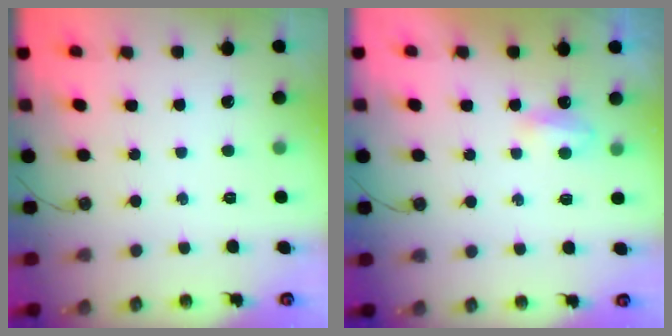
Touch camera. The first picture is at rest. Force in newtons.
{"total": 3.9, "press": 3.9, "slide": 0.7}